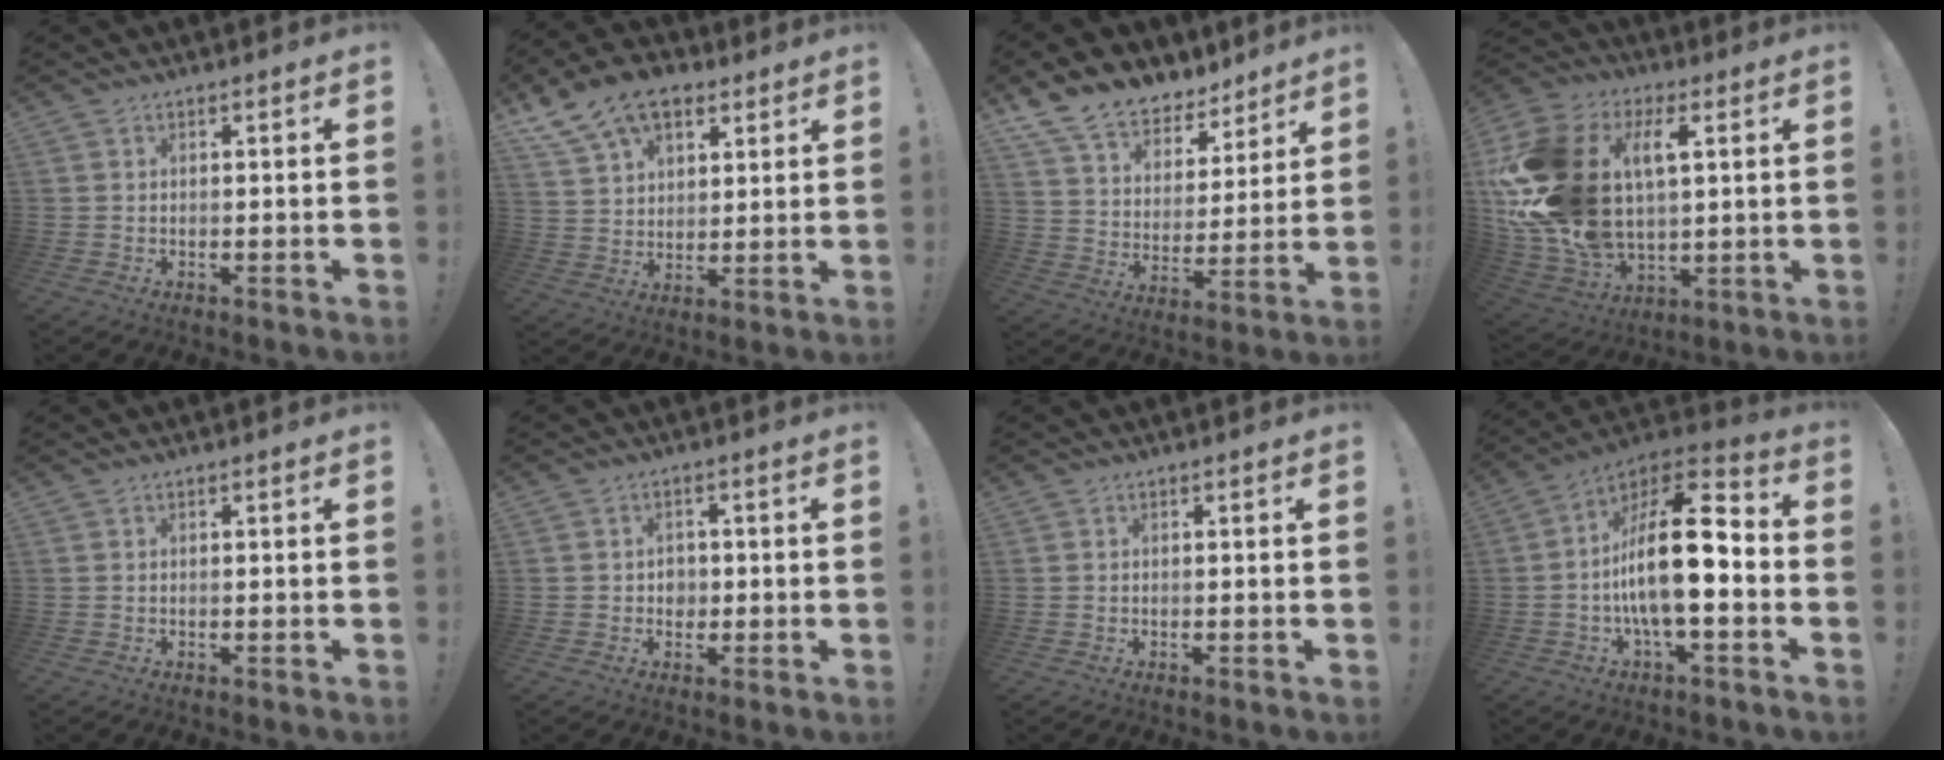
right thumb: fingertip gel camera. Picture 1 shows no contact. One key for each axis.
{"total": 14.5, "fx": 8.7, "fy": 9.2, "fz": 7.1, "tx": -0.122, "ty": -0.043, "tz": 0.166}
{"total": 13.6, "fx": 10.7, "fy": 7.3, "fz": 4.2, "tx": -0.078, "ty": -0.079, "tz": 0.200}
{"total": 25.8, "fx": 5.6, "fy": 16.5, "fz": 19.0, "tx": -0.385, "ty": -0.015, "tz": 0.106}
{"total": 0.0}
{"total": 3.3, "fx": -0.2, "fy": 3.1, "fz": 1.3, "tx": -0.014, "ty": -0.002, "tz": -0.007}
{"total": 0.0}
{"total": 21.0, "fx": -2.8, "fy": 7.8, "fz": 19.3, "tx": -0.344, "ty": 0.020, "tz": -0.047}